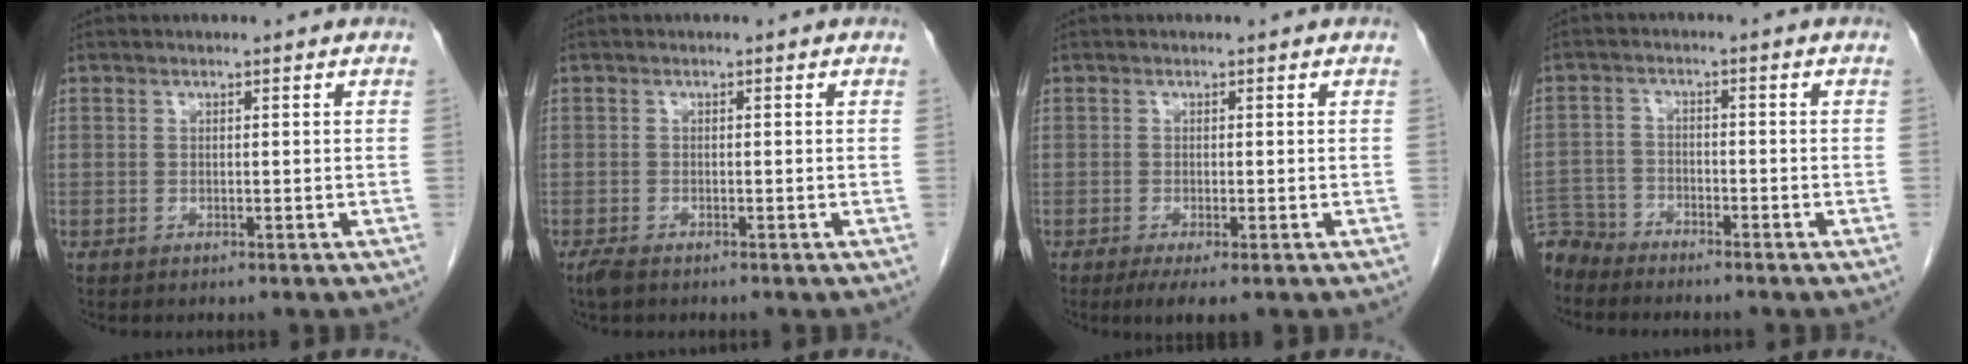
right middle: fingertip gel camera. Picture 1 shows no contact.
{"total": 1.9, "force": [-1.4, 0.6, 1.1], "torque": [-0.028, -0.005, -0.024]}
{"total": 3.1, "force": [-1.8, 0.5, 2.5], "torque": [-0.039, -0.011, -0.026]}
{"total": 5.3, "force": [-5.1, 1.4, -0.4], "torque": [0.017, -0.005, -0.101]}